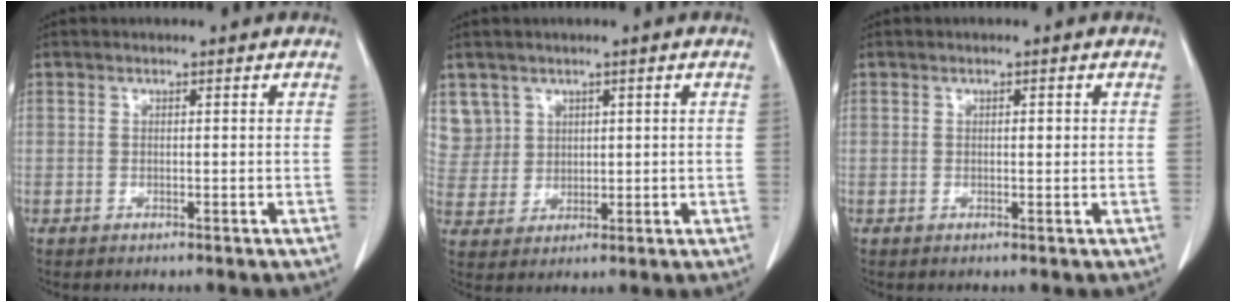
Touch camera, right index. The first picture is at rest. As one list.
[{"total": 5.9, "force": [3.2, 4.9, -0.3], "torque": [0.015, 0.006, 0.072]}, {"total": 0.8, "force": [0.2, 0.3, 0.7], "torque": [-0.011, 0.001, 0.002]}]